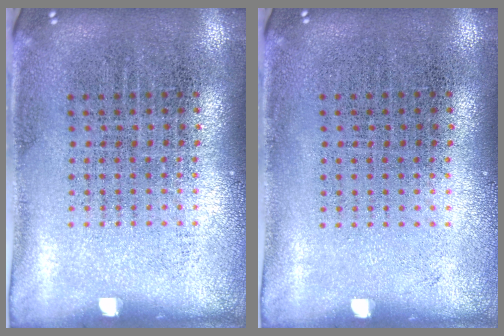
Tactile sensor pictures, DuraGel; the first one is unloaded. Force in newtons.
{"total": 0.0}